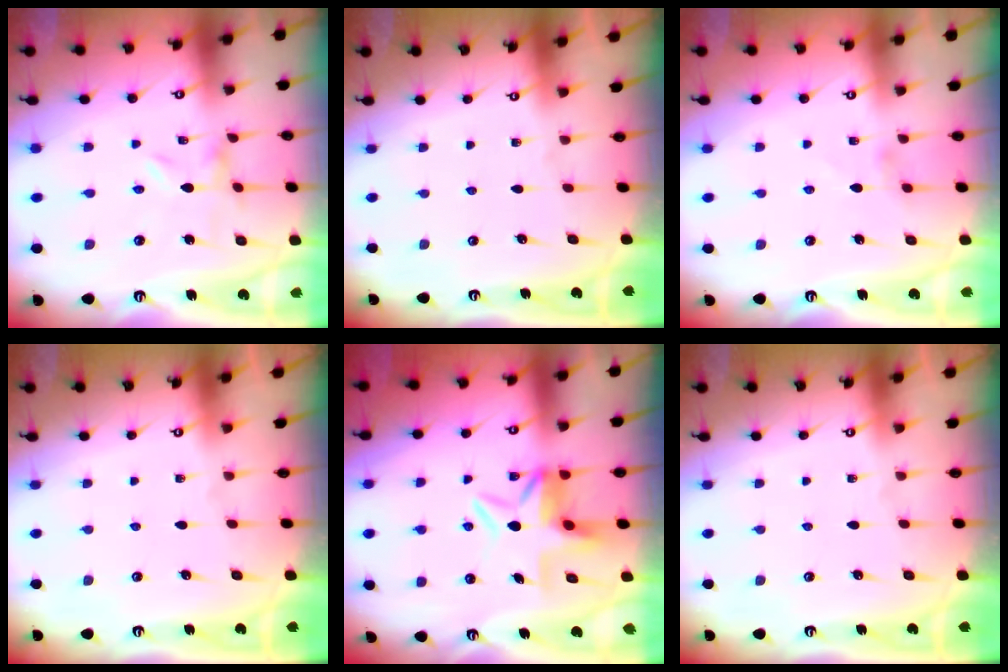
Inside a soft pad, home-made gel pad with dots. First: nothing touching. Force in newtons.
{"total": 0.0}
{"total": 0.0}
{"total": 0.0}
{"total": 6.3, "press": 5.9, "slide": 2.2}
{"total": 0.0}